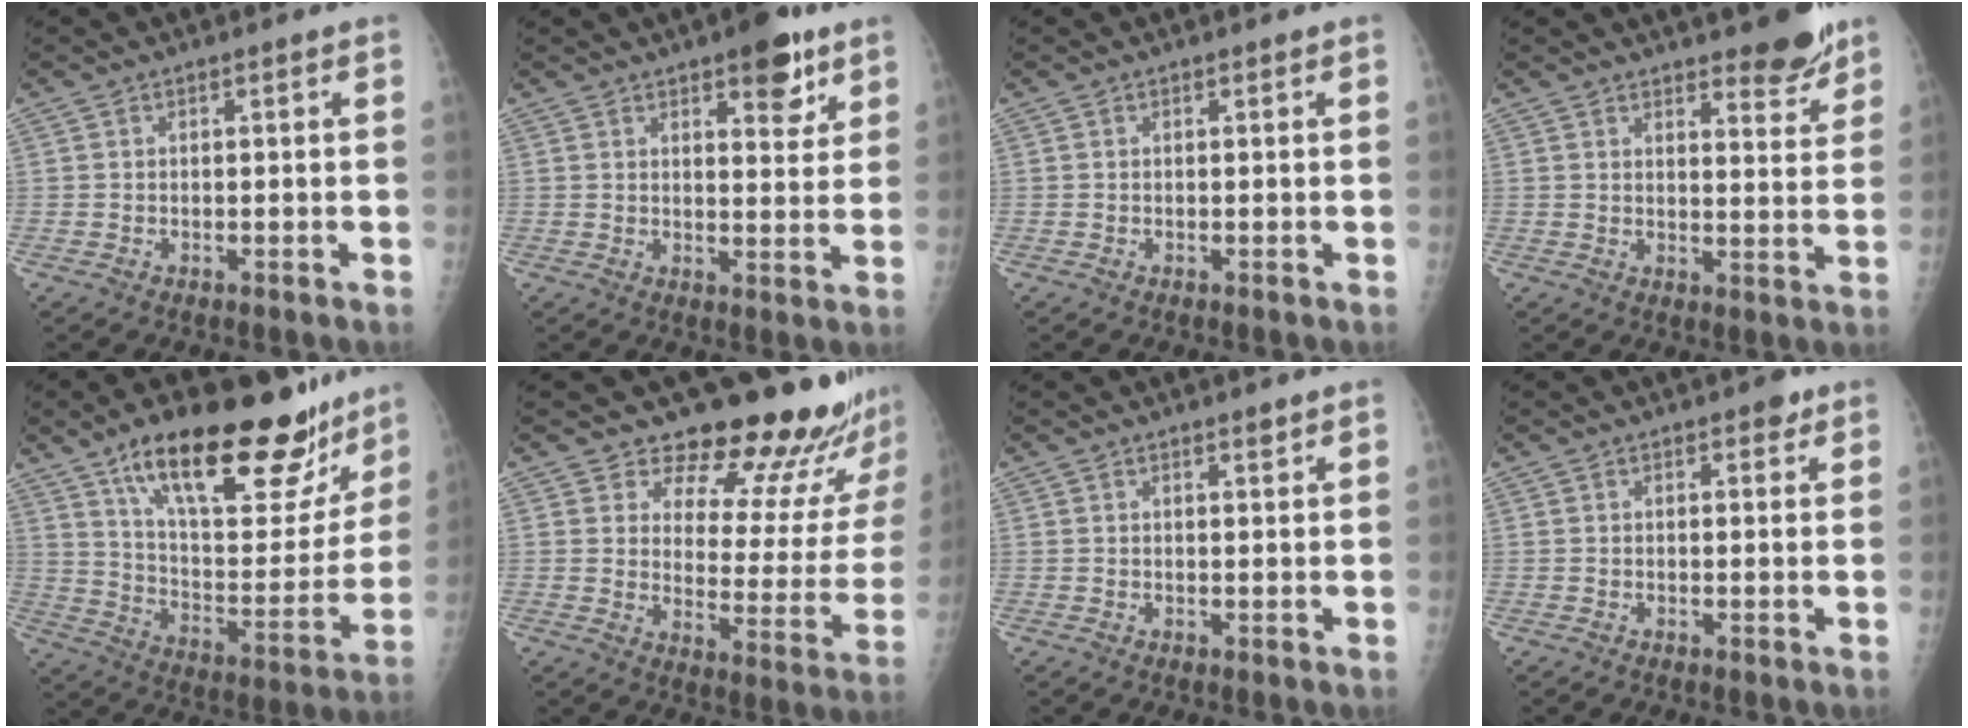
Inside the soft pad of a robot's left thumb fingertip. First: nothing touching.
{"total": 8.2, "force": [5.0, 3.4, 5.7], "torque": [-0.051, -0.024, 0.064]}
{"total": 0.0}
{"total": 6.9, "force": [5.3, 1.9, 3.9], "torque": [-0.028, -0.040, 0.074]}
{"total": 29.4, "force": [19.8, 10.6, 18.9], "torque": [-0.241, -0.062, 0.307]}
{"total": 19.6, "force": [17.8, 5.7, 6.1], "torque": [-0.025, -0.153, 0.215]}
{"total": 1.1, "force": [0.9, 0.2, 0.7], "torque": [-0.008, -0.006, 0.015]}
{"total": 1.9, "force": [1.1, 1.0, 1.1], "torque": [-0.002, -0.003, 0.011]}